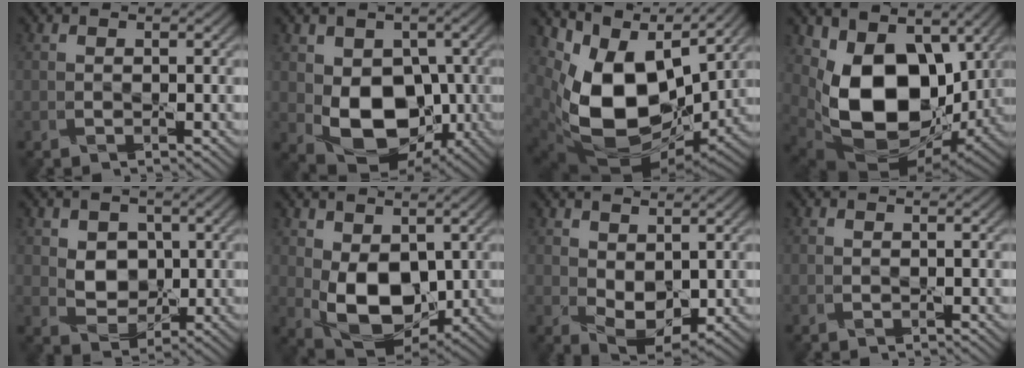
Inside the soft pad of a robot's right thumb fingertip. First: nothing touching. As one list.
[{"total": 10.5, "force": [-1.2, 7.6, 7.2], "torque": [-0.125, -0.026, -0.019]}, {"total": 14.6, "force": [2.2, 9.8, 10.6], "torque": [-0.207, -0.025, 0.050]}, {"total": 15.4, "force": [1.9, 10.2, 11.4], "torque": [-0.224, -0.032, 0.049]}, {"total": 4.8, "force": [1.0, 3.8, 2.7], "torque": [-0.063, -0.009, 0.012]}, {"total": 9.5, "force": [0.4, 6.2, 7.2], "torque": [-0.152, -0.018, 0.015]}, {"total": 5.3, "force": [1.1, 3.3, 4.0], "torque": [-0.086, -0.011, 0.025]}, {"total": 0.0}]